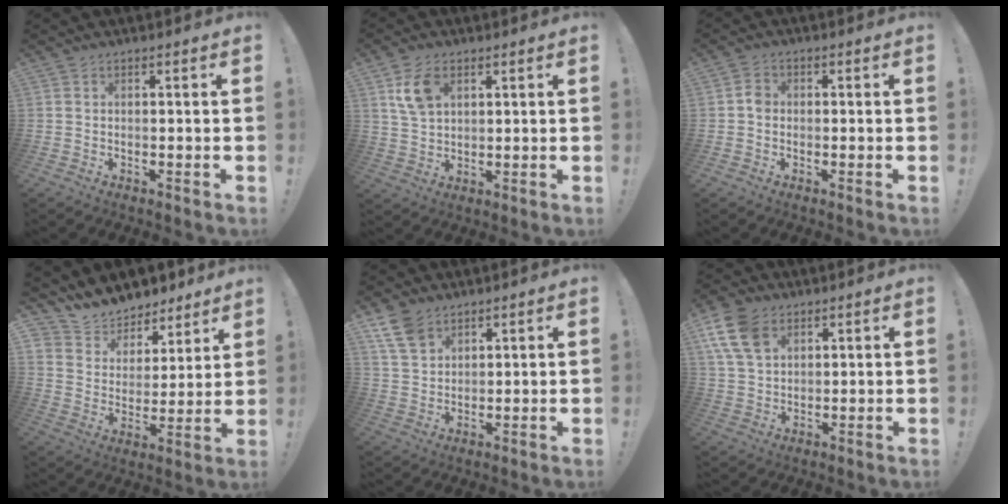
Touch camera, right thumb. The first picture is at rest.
{"total": 8.2, "force": [3.8, 5.0, 5.3], "torque": [-0.099, -0.003, 0.073]}
{"total": 2.5, "force": [-0.6, 2.0, 1.4], "torque": [-0.022, 0.009, -0.012]}
{"total": 9.5, "force": [8.5, 4.2, 0.1], "torque": [-0.018, -0.081, 0.159]}
{"total": 8.7, "force": [5.8, 5.1, 3.9], "torque": [-0.072, -0.024, 0.116]}
{"total": 12.3, "force": [5.8, 8.5, 6.7], "torque": [-0.134, -0.017, 0.115]}